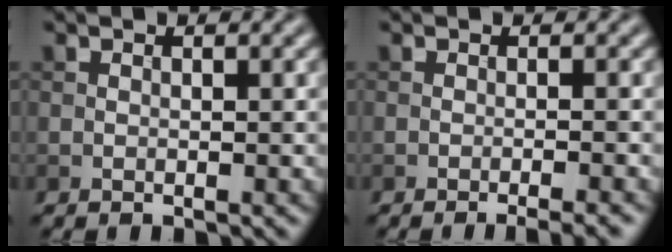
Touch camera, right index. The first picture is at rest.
{"total": 2.9, "force": [-1.9, 0.5, 2.1], "torque": [-0.025, 0.007, -0.031]}